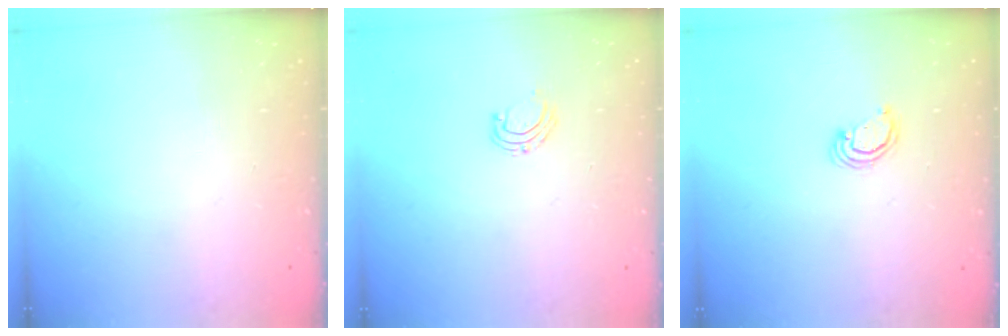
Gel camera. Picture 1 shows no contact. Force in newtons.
{"total": 4.7, "press": 4.7, "slide": 0.4}
{"total": 2.5, "press": 2.5, "slide": 0.2}